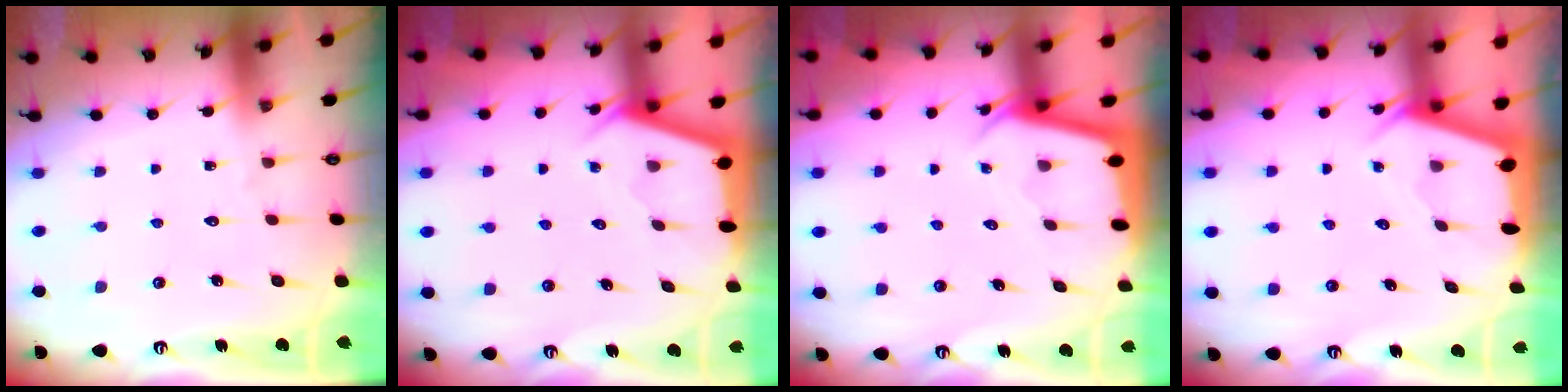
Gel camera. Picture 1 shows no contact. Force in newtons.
{"total": 2.9, "press": 2.9, "slide": 0.3}
{"total": 2.3, "press": 2.3, "slide": 0.0}
{"total": 2.4, "press": 2.4, "slide": 0.3}